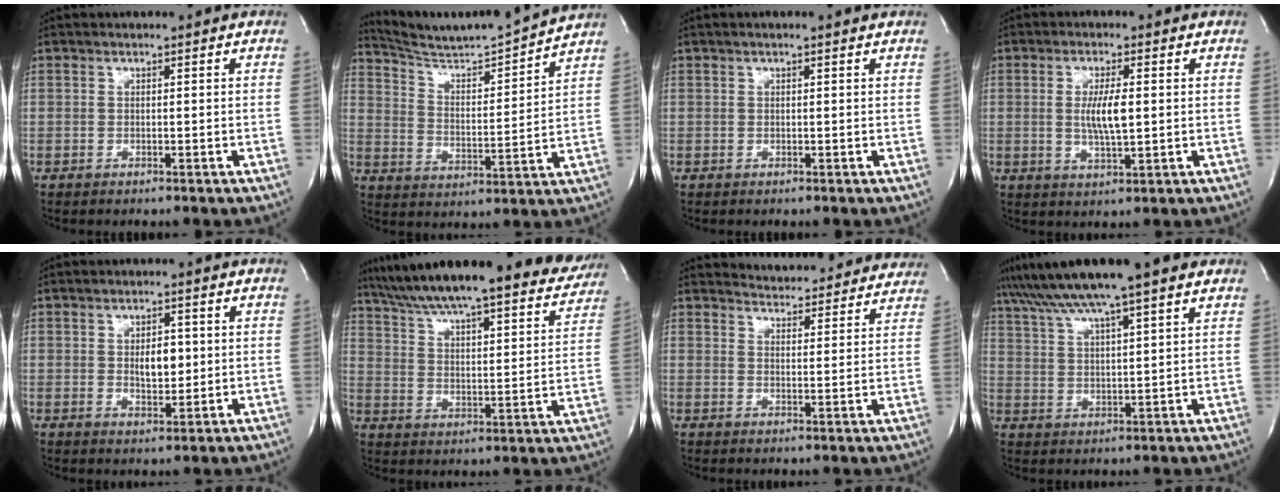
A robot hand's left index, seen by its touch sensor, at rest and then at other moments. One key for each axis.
{"total": 13.5, "fx": 13.0, "fy": -1.8, "fz": 3.1, "tx": -0.063, "ty": -0.027, "tz": 0.210}
{"total": 1.3, "fx": 1.0, "fy": 0.0, "fz": 0.9, "tx": -0.017, "ty": 0.013, "tz": 0.012}
{"total": 5.2, "fx": 0.2, "fy": 0.9, "fz": 5.1, "tx": -0.099, "ty": -0.006, "tz": 0.005}
{"total": 4.2, "fx": 0.3, "fy": 2.1, "fz": 3.6, "tx": -0.057, "ty": -0.005, "tz": 0.010}
{"total": 26.7, "fx": 23.5, "fy": 4.2, "fz": 12.0, "tx": -0.191, "ty": -0.029, "tz": 0.312}
{"total": 14.7, "fx": 14.3, "fy": 3.1, "fz": 1.6, "tx": -0.004, "ty": -0.022, "tz": 0.157}
{"total": 14.1, "fx": 11.0, "fy": 0.5, "fz": 8.9, "tx": -0.155, "ty": 0.032, "tz": 0.172}